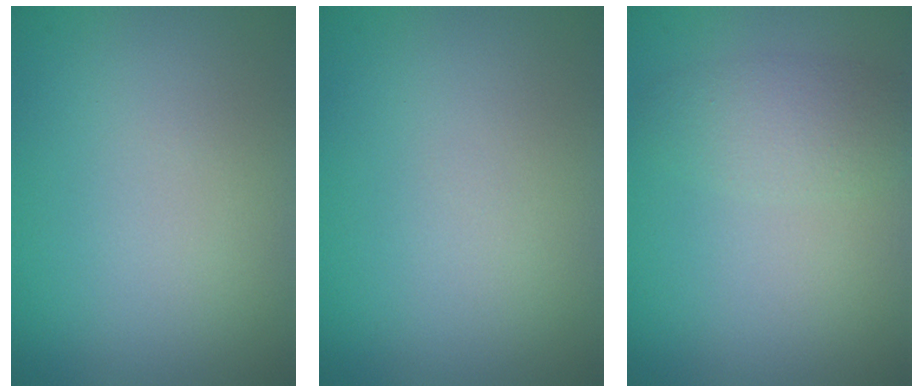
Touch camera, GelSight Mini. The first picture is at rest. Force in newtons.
{"total": 0.0}
{"total": 2.4, "press": 2.4, "slide": 0.1}